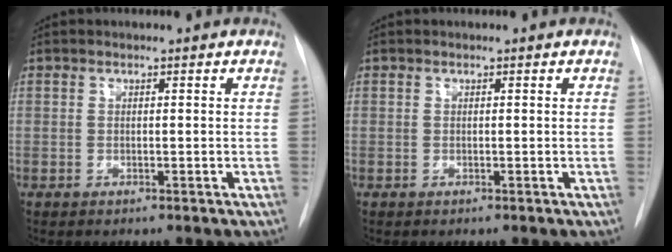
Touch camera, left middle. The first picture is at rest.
{"total": 0.0}